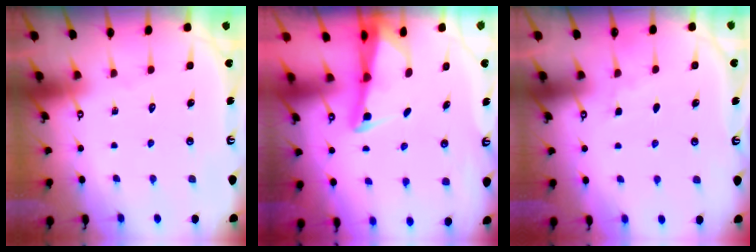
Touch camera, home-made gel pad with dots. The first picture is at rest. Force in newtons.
{"total": 2.6, "press": 2.6, "slide": 0.3}
{"total": 3.1, "press": 3.1, "slide": 0.4}